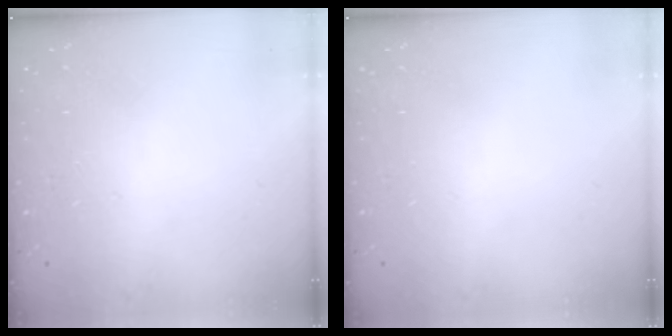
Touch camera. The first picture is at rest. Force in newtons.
{"total": 0.0}